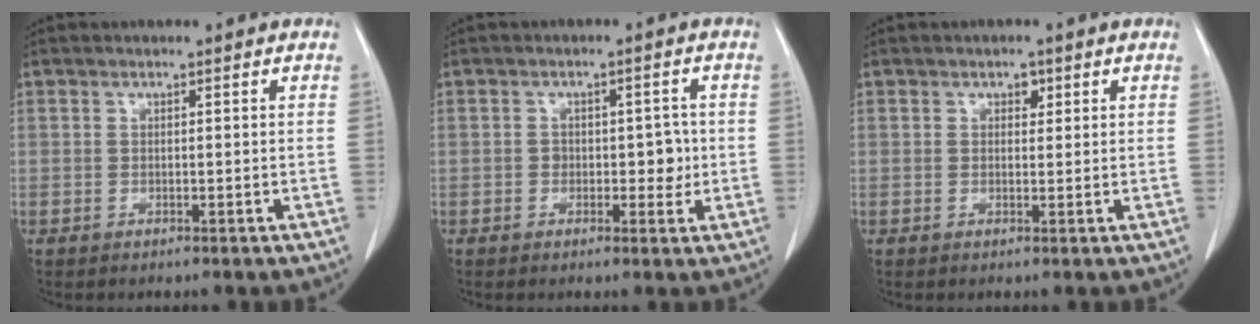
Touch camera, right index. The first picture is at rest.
{"total": 3.5, "force": [-0.4, 2.3, 2.5], "torque": [-0.024, 0.008, 0.000]}
{"total": 1.4, "force": [0.7, 0.9, 0.7], "torque": [-0.008, 0.001, 0.010]}